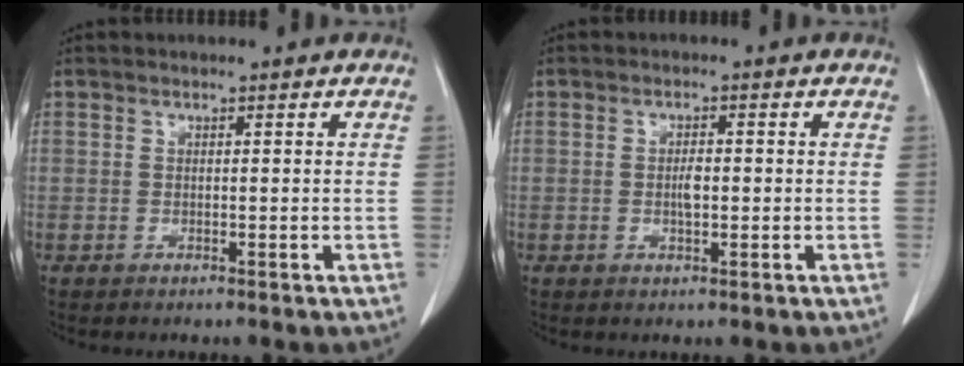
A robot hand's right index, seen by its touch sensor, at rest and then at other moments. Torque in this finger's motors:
{"motor_torque": [0.32, 0.11, 0.13, 0.02]}